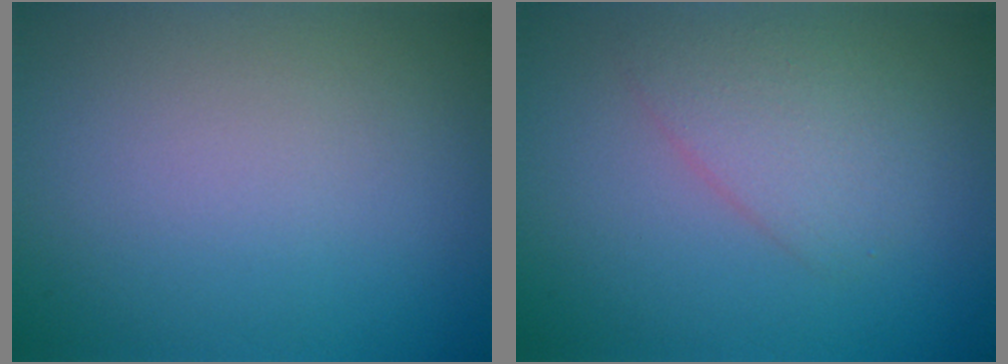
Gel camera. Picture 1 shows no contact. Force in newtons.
{"total": 2.4, "press": 2.4, "slide": 0.1}